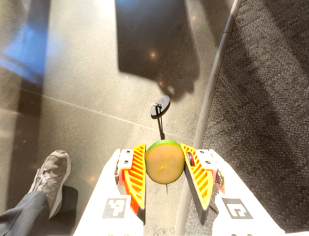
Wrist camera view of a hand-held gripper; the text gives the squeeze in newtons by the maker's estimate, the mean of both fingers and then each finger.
{"total": 10.7, "left": 10.8, "right": 10.5}